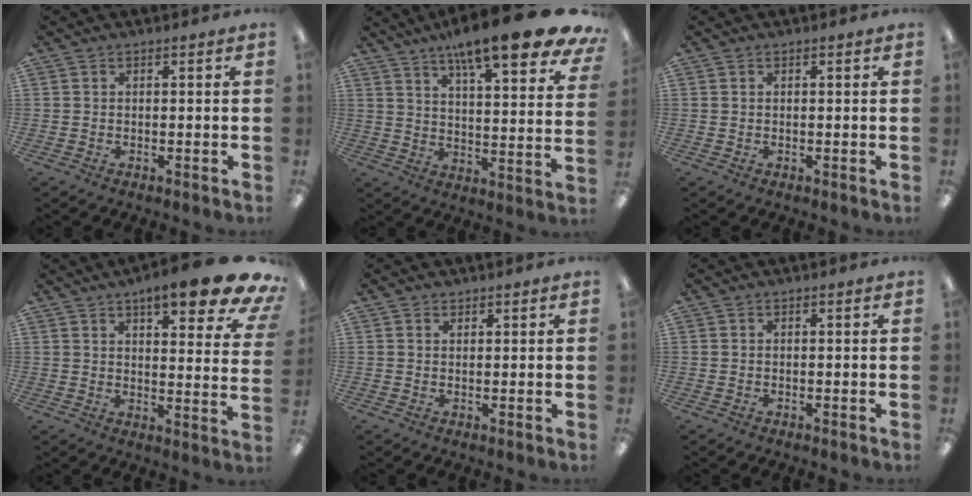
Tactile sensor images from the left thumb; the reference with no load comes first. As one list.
[{"total": 17.0, "force": [12.7, 3.6, 10.6], "torque": [-0.164, -0.083, 0.206]}, {"total": 0.0}, {"total": 13.6, "force": [9.4, 3.4, 9.3], "torque": [-0.117, -0.062, 0.149]}, {"total": 1.2, "force": [1.1, 0.6, 0.0], "torque": [0.001, 0.001, 0.021]}, {"total": 0.0}]